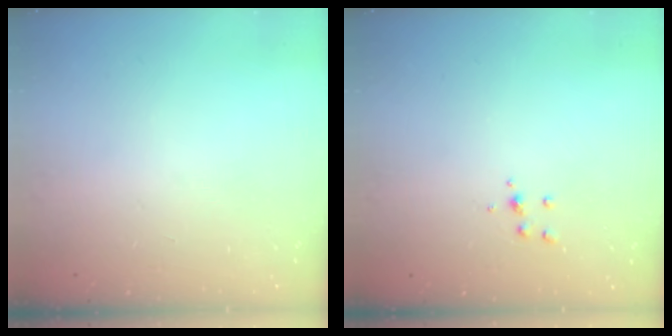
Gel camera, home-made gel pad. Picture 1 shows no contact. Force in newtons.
{"total": 4.1, "press": 4.1, "slide": 0.6}